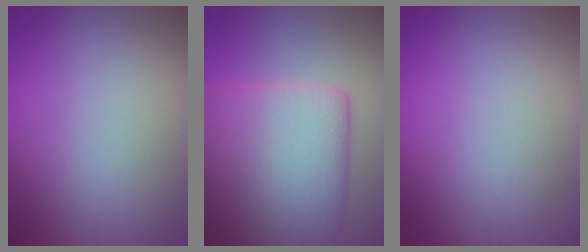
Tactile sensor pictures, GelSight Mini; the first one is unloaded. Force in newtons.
{"total": 10.8, "press": 10.7, "slide": 0.7}
{"total": 0.0}